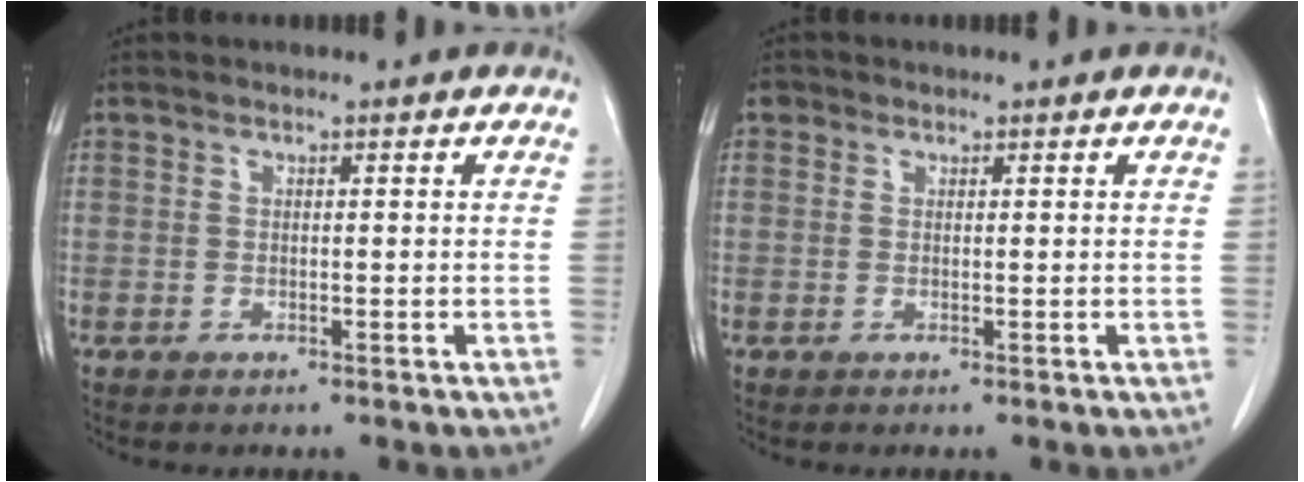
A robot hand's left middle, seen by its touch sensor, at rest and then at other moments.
{"total": 0.8, "force": [0.4, 0.7, 0.1], "torque": [0.004, 0.002, 0.004]}